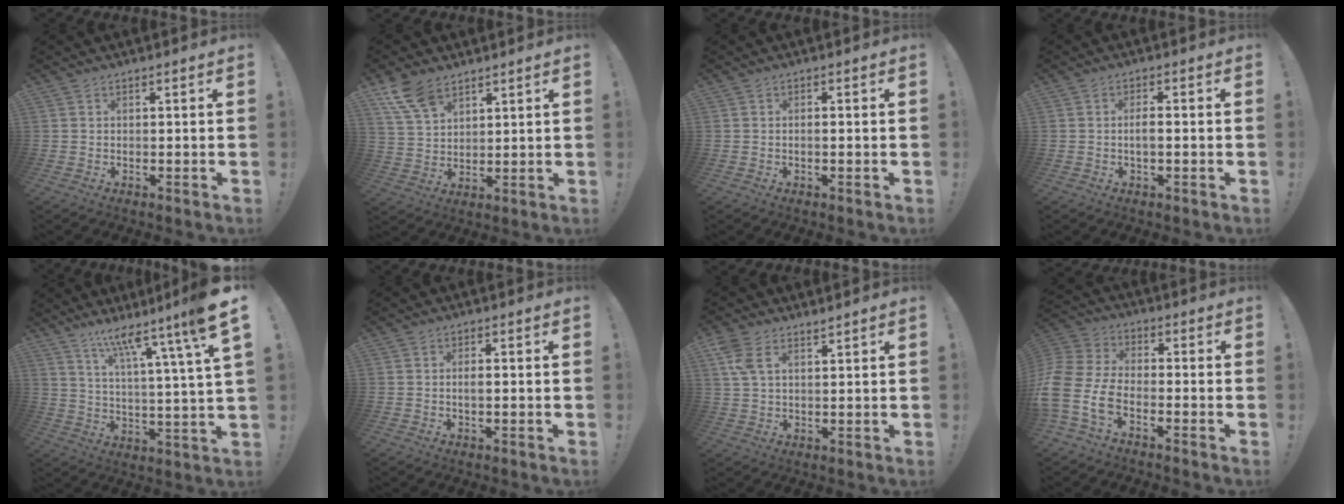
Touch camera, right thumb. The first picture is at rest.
{"total": 9.4, "force": [6.2, 5.0, 4.9], "torque": [-0.096, -0.024, 0.124]}
{"total": 1.2, "force": [-0.7, 0.1, 1.1], "torque": [-0.026, 0.005, -0.012]}
{"total": 3.1, "force": [-0.7, 0.8, 2.9], "torque": [-0.067, 0.006, -0.017]}
{"total": 13.3, "force": [8.5, -0.2, 10.3], "torque": [-0.169, -0.063, 0.118]}
{"total": 2.0, "force": [-0.4, 0.5, 1.9], "torque": [-0.034, 0.002, -0.010]}
{"total": 5.6, "force": [3.3, 2.5, 3.7], "torque": [-0.078, -0.009, 0.066]}
{"total": 13.4, "force": [-5.0, 7.8, 9.7], "torque": [-0.212, 0.022, -0.083]}